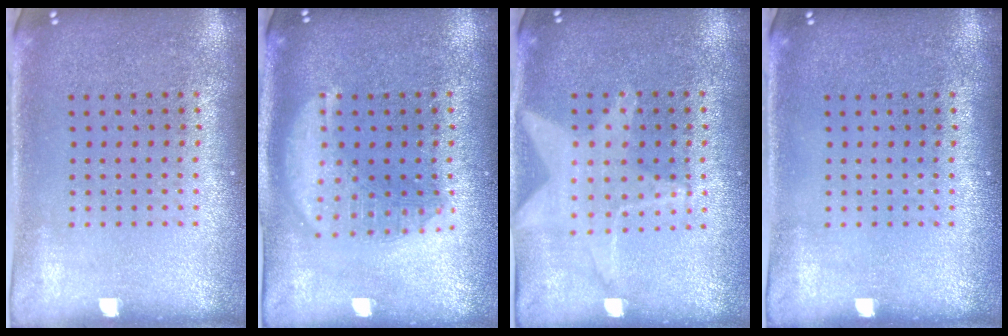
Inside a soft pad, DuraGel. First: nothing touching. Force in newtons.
{"total": 2.9, "press": 2.9, "slide": 0.3}
{"total": 1.1, "press": 1.1, "slide": 0.1}
{"total": 0.0}